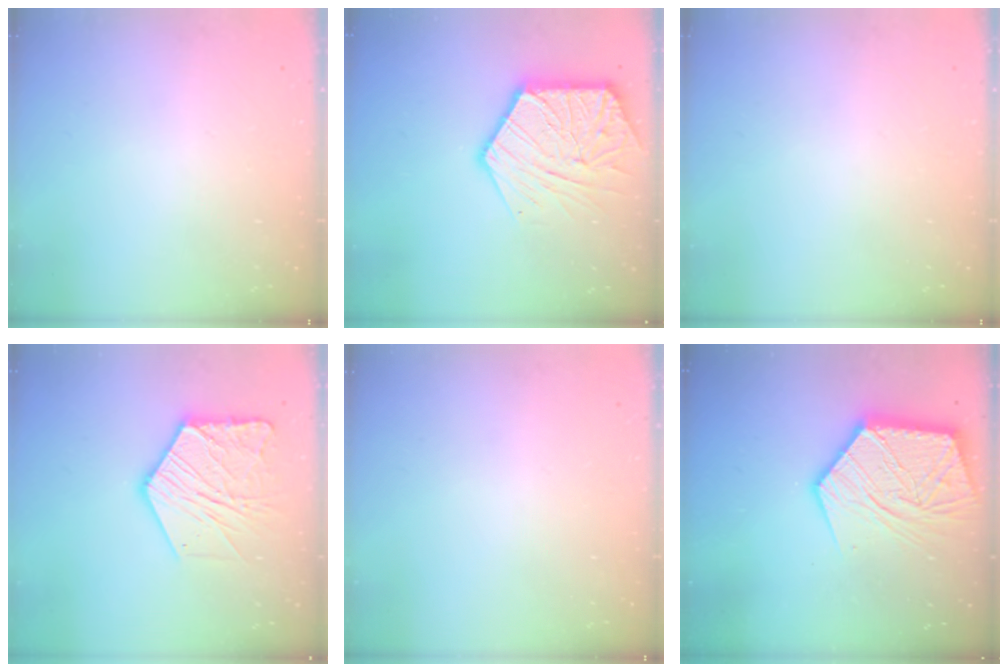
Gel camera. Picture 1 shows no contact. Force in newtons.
{"total": 16.9, "press": 16.9, "slide": 1.3}
{"total": 0.0}
{"total": 16.1, "press": 16.0, "slide": 1.3}
{"total": 0.0}
{"total": 22.6, "press": 22.5, "slide": 2.1}